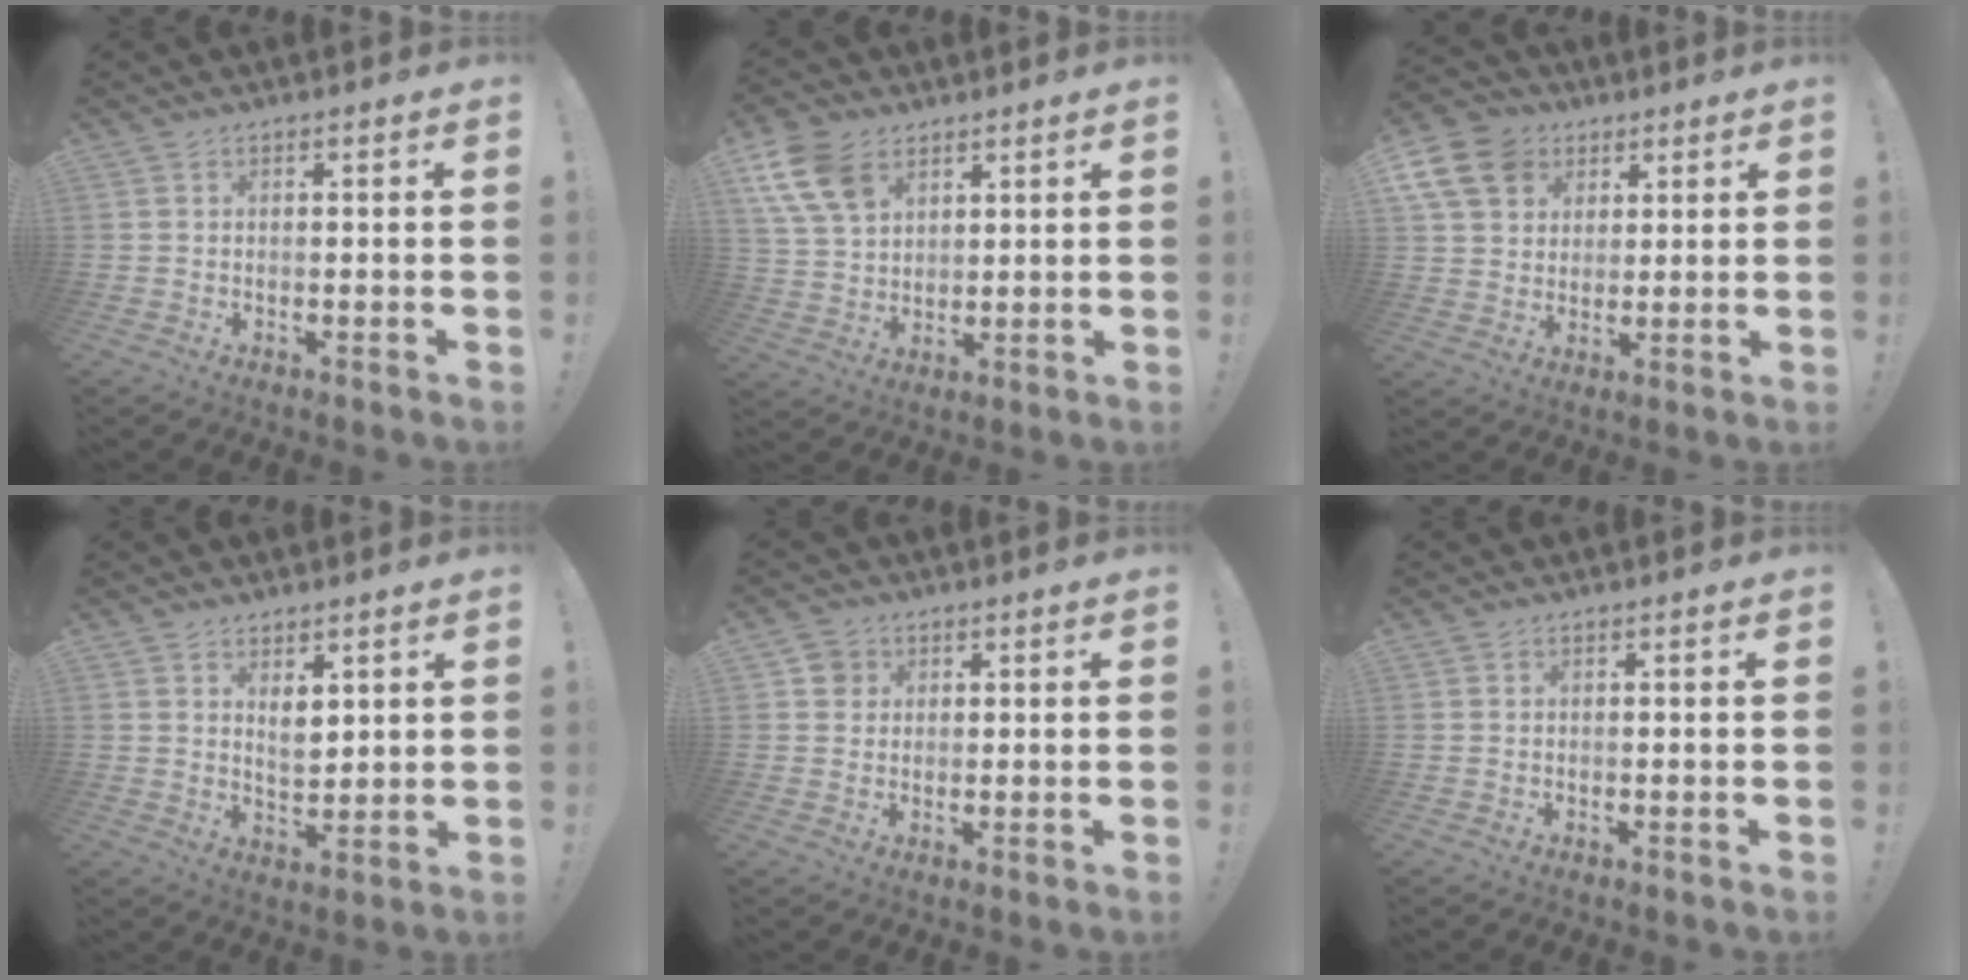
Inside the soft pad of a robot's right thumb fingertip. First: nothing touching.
{"total": 13.0, "force": [6.8, 8.7, 6.9], "torque": [-0.139, -0.024, 0.136]}
{"total": 13.5, "force": [5.6, 10.8, 6.0], "torque": [-0.109, -0.030, 0.112]}
{"total": 5.1, "force": [3.3, 3.0, 2.5], "torque": [-0.037, -0.021, 0.058]}
{"total": 3.9, "force": [1.2, 3.6, 0.8], "torque": [-0.010, 0.006, 0.024]}
{"total": 0.0}